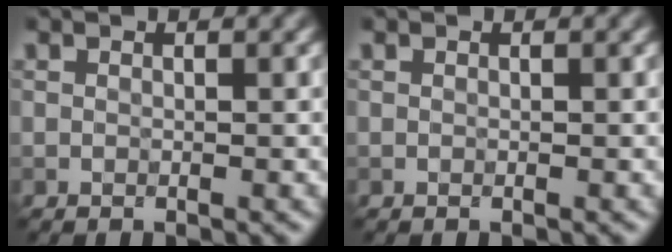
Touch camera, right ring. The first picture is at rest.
{"total": 0.0}